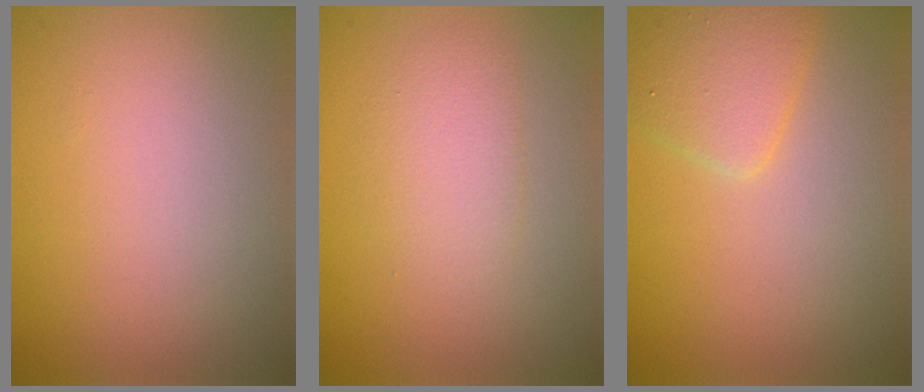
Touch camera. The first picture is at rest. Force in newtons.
{"total": 2.3, "press": 2.2, "slide": 0.1}
{"total": 2.7, "press": 2.7, "slide": 0.1}